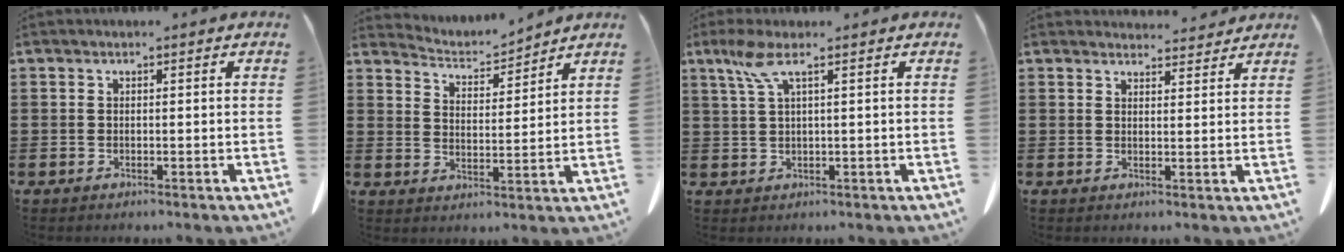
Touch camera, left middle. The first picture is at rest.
{"total": 3.4, "force": [3.4, -0.4, -0.3], "torque": [-0.006, -0.024, 0.058]}
{"total": 3.8, "force": [1.9, 0.3, 3.3], "torque": [-0.080, -0.001, 0.029]}
{"total": 3.2, "force": [3.2, 0.4, 0.2], "torque": [-0.004, -0.013, 0.058]}